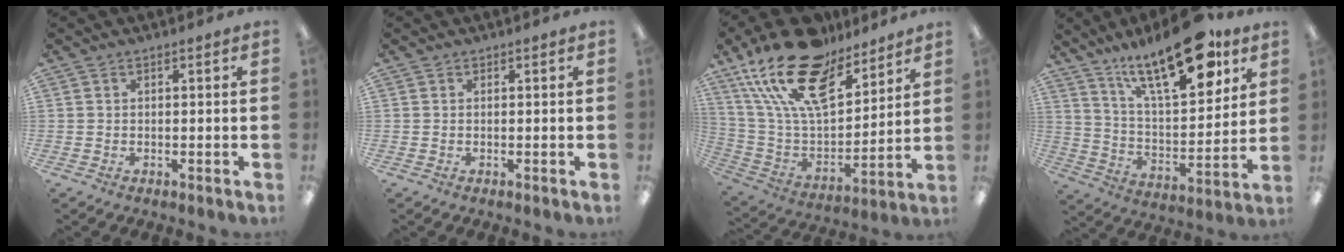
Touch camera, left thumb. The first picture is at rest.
{"total": 0.0}
{"total": 23.5, "force": [16.2, 11.1, 13.0], "torque": [-0.250, -0.091, 0.290]}
{"total": 22.3, "force": [14.8, 8.0, 14.7], "torque": [-0.226, -0.085, 0.245]}